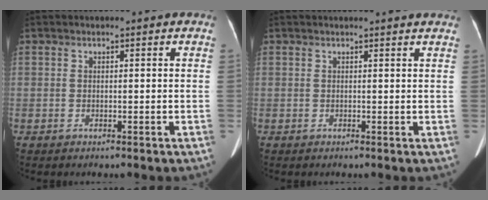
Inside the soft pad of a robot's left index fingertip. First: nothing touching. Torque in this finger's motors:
{"motor_torque": [0.49, -0.80, 0.04, 0.04]}